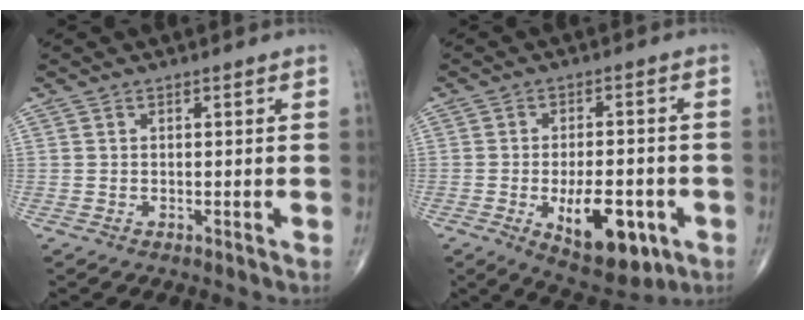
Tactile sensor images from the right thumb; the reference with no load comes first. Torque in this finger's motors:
{"motor_torque": [0.10, 0.61, 0.43, 0.29, 0.09]}